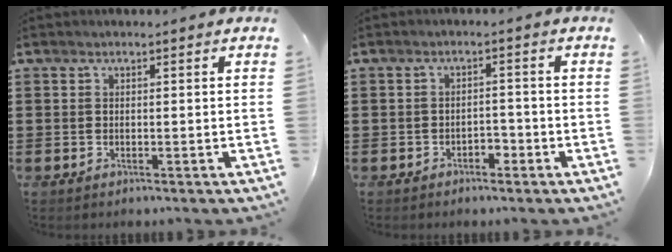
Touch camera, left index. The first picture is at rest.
{"total": 1.9, "force": [-1.6, 0.9, 0.6], "torque": [-0.019, 0.001, -0.036]}